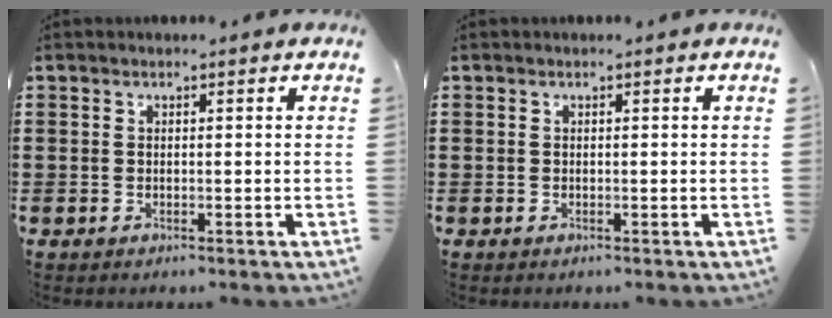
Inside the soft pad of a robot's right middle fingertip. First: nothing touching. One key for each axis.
{"total": 0.0}